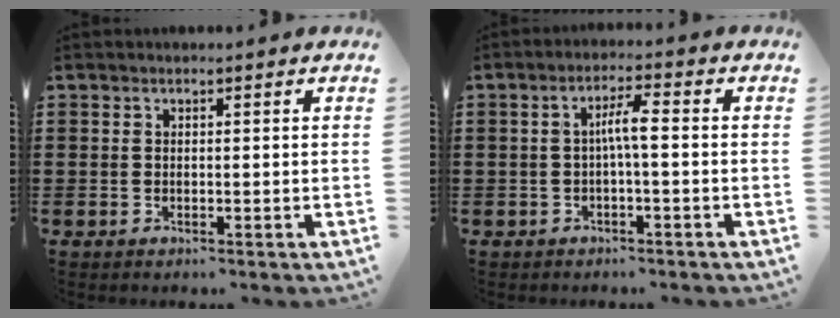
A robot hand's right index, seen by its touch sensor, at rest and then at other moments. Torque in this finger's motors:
{"motor_torque": [1.00, -0.38, 0.31, 0.12]}